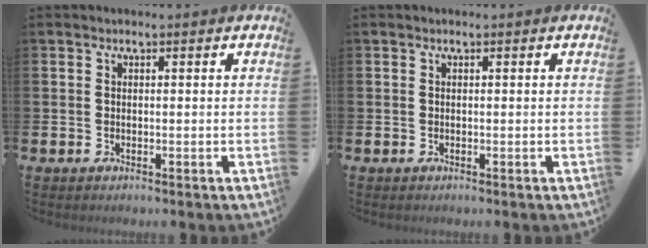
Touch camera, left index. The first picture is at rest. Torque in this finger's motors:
{"motor_torque": [0.00, 0.00, 0.01, 0.00]}